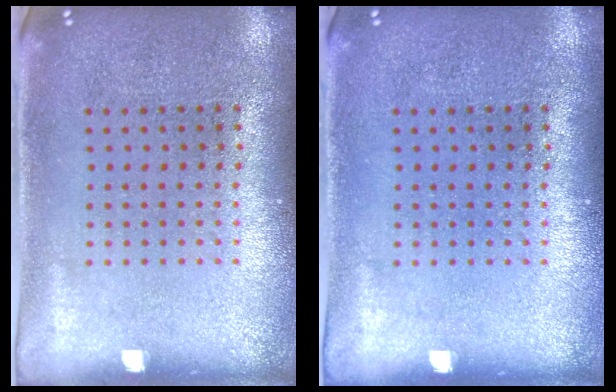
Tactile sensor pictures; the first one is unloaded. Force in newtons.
{"total": 0.0}